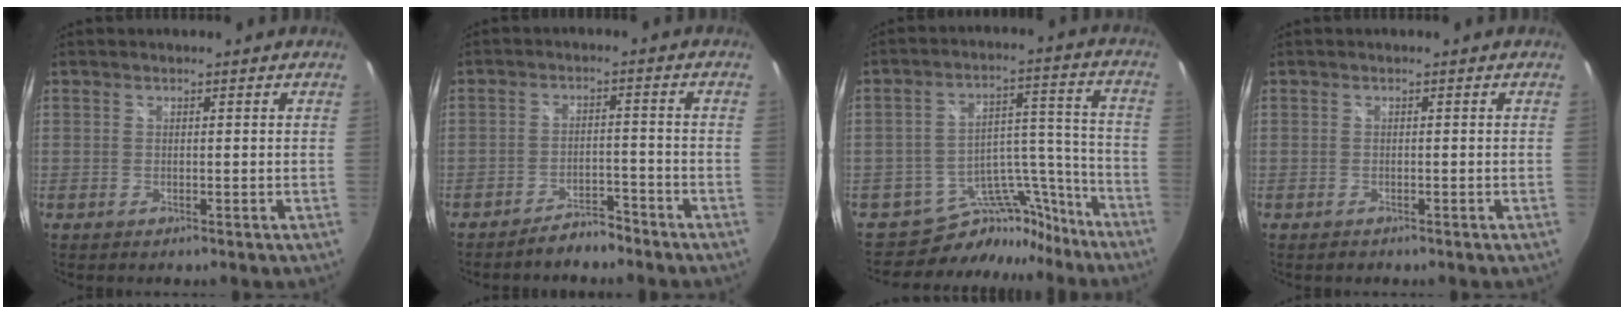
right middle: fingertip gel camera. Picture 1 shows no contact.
{"total": 4.8, "force": [-4.5, 1.4, 1.3], "torque": [-0.036, 0.009, -0.065]}
{"total": 13.8, "force": [-11.9, 6.8, 1.9], "torque": [-0.019, 0.069, -0.171]}
{"total": 0.7, "force": [-0.6, 0.4, 0.0], "torque": [-0.002, -0.001, -0.011]}